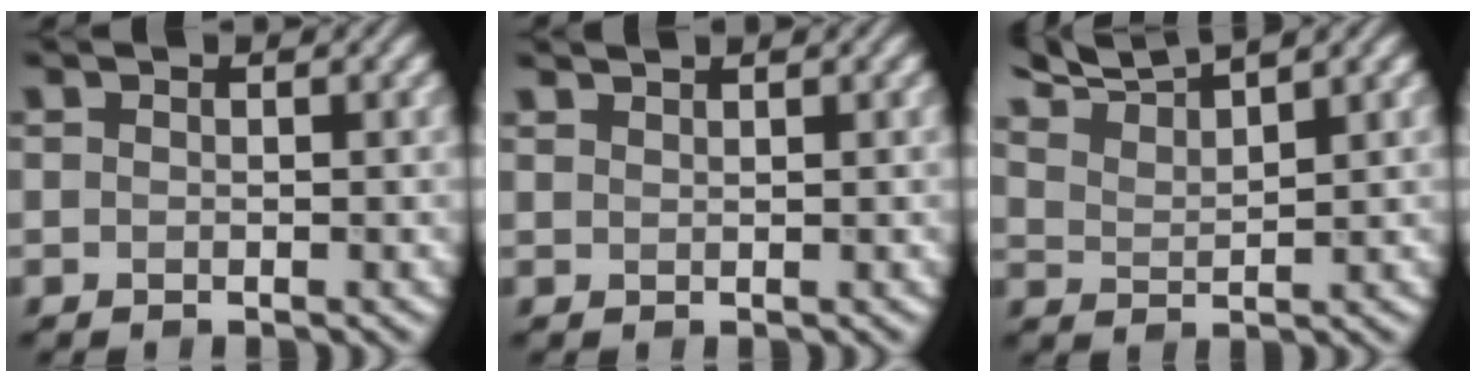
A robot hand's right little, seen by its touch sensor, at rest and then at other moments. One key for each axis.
{"total": 1.0, "fx": 0.9, "fy": 0.1, "fz": 0.3, "tx": -0.002, "ty": 0.001, "tz": 0.013}
{"total": 5.7, "fx": 5.2, "fy": 0.8, "fz": 2.2, "tx": -0.054, "ty": 0.019, "tz": 0.091}